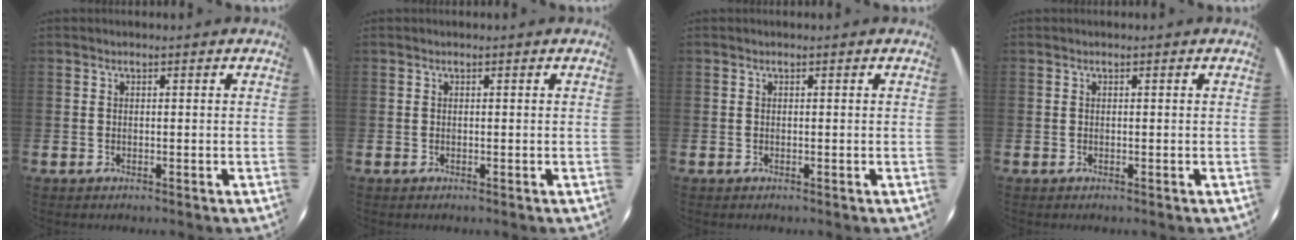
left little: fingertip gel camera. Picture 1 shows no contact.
{"total": 0.0}
{"total": 0.0}
{"total": 0.0}